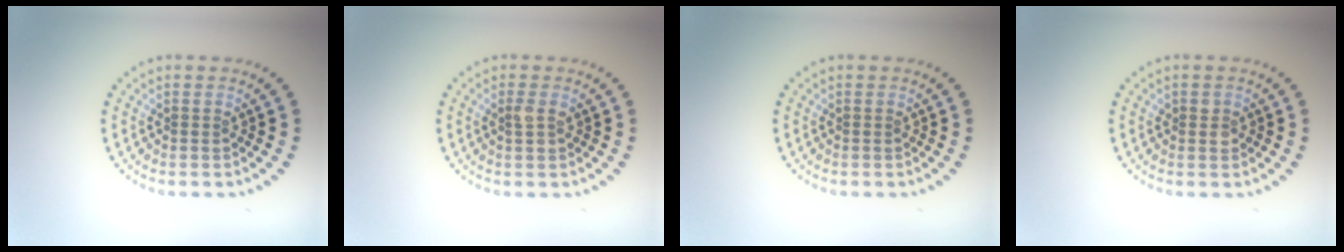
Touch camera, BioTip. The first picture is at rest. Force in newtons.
{"total": 1.1, "press": 1.1, "slide": 0.1}
{"total": 0.0}
{"total": 1.2, "press": 1.1, "slide": 0.5}